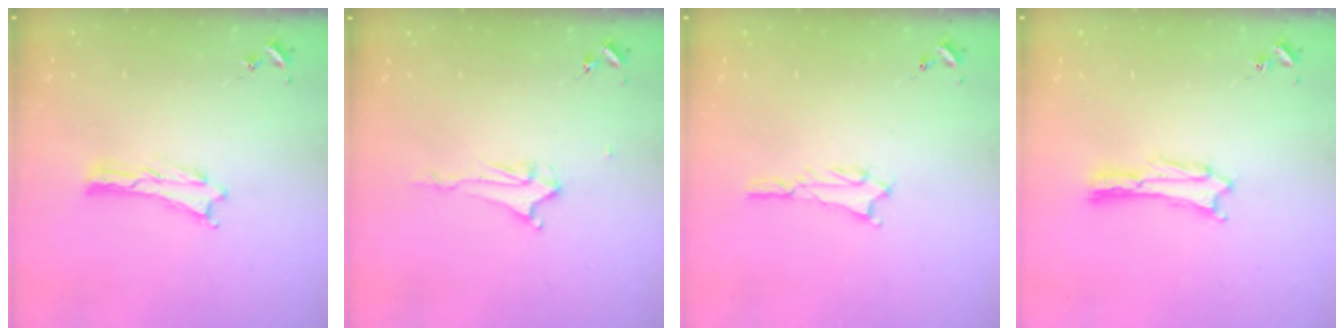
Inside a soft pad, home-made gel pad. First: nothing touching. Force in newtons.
{"total": 2.2, "press": 2.2, "slide": 0.3}
{"total": 1.8, "press": 1.8, "slide": 0.2}
{"total": 0.0}